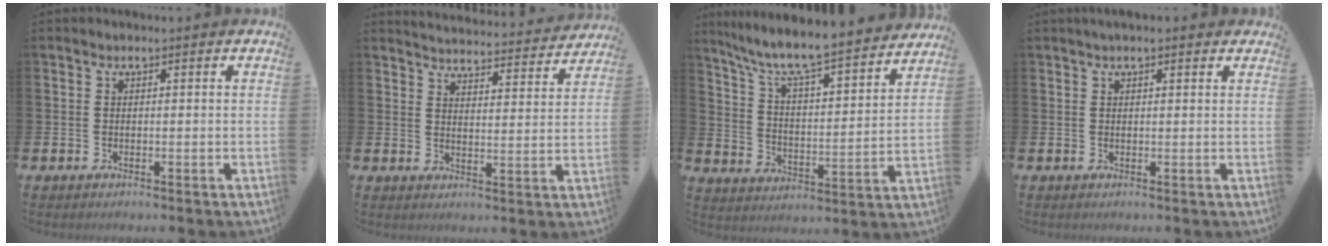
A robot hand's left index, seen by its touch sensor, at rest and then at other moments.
{"total": 4.6, "force": [4.6, 0.3, 0.3], "torque": [-0.021, -0.039, 0.079]}
{"total": 8.4, "force": [7.7, 0.8, 3.3], "torque": [-0.094, -0.064, 0.126]}
{"total": 1.3, "force": [1.1, 0.4, 0.7], "torque": [-0.006, 0.002, 0.017]}